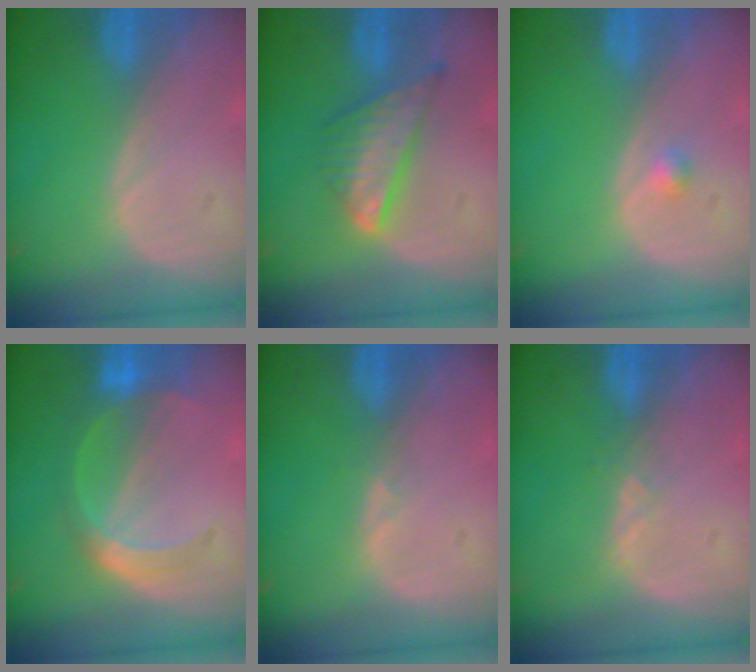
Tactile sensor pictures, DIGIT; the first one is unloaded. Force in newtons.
{"total": 7.6, "press": 6.5, "slide": 3.9}
{"total": 1.2, "press": 1.1, "slide": 0.6}
{"total": 5.7, "press": 5.4, "slide": 1.9}
{"total": 0.7, "press": 0.6, "slide": 0.3}
{"total": 1.6, "press": 1.5, "slide": 0.7}